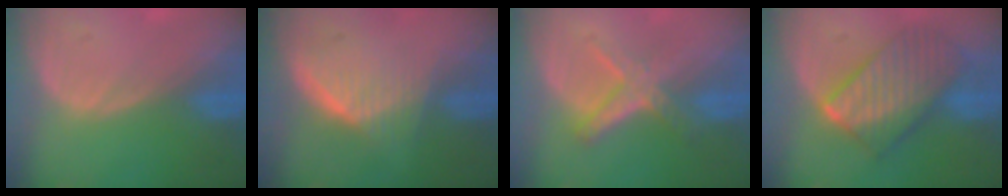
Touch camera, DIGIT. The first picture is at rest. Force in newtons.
{"total": 5.4, "press": 5.3, "slide": 1.4}
{"total": 5.6, "press": 5.4, "slide": 1.5}
{"total": 10.2, "press": 10.2, "slide": 0.8}